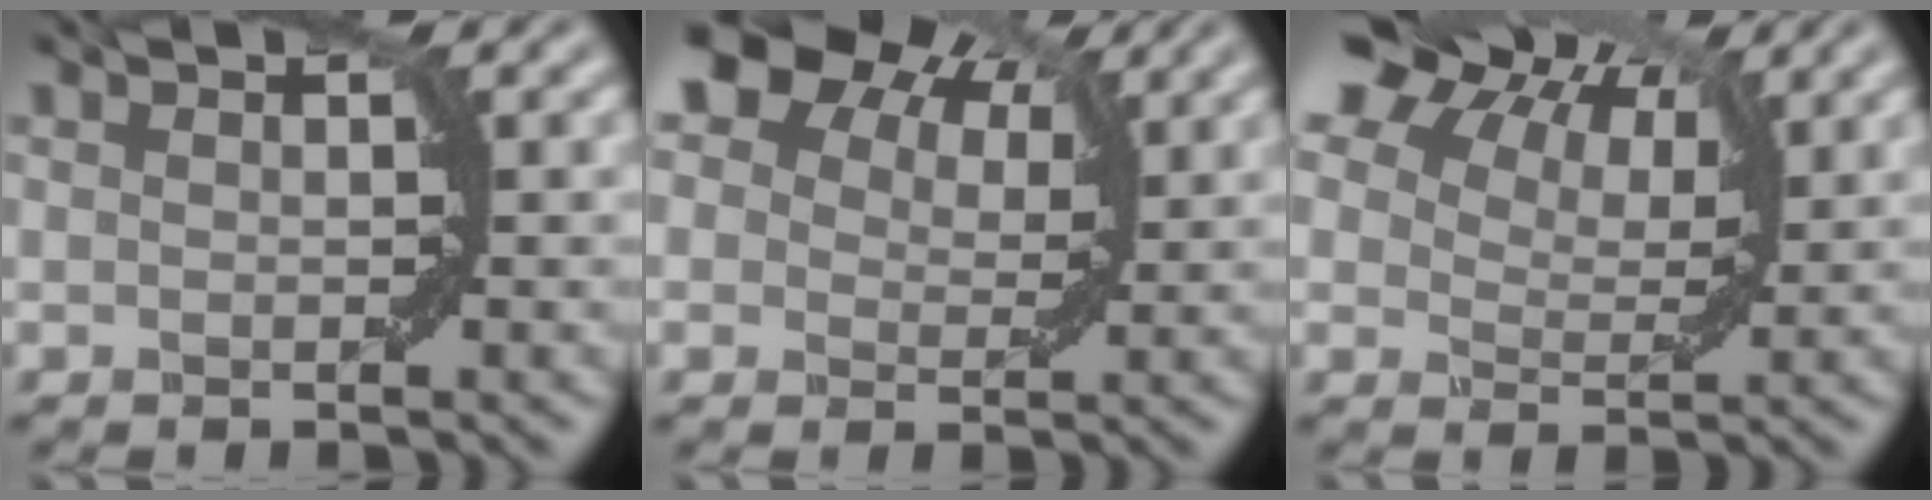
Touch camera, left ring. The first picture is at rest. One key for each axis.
{"total": 9.4, "fx": 5.4, "fy": 5.7, "fz": 5.2, "tx": -0.087, "ty": 0.028, "tz": 0.075}
{"total": 11.4, "fx": 6.7, "fy": 6.7, "fz": 6.3, "tx": -0.124, "ty": 0.039, "tz": 0.101}